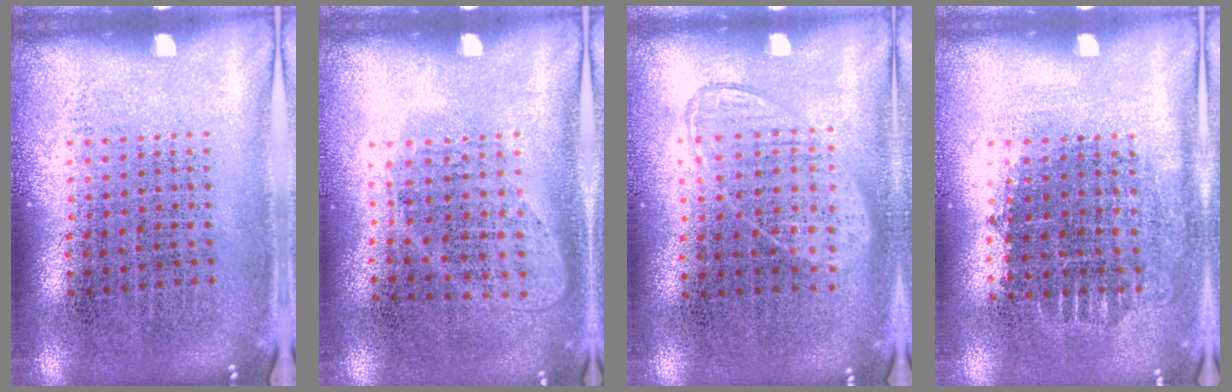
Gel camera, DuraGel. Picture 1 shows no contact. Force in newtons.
{"total": 1.0, "press": 0.9, "slide": 0.5}
{"total": 1.0, "press": 0.8, "slide": 0.5}
{"total": 0.7, "press": 0.7, "slide": 0.2}